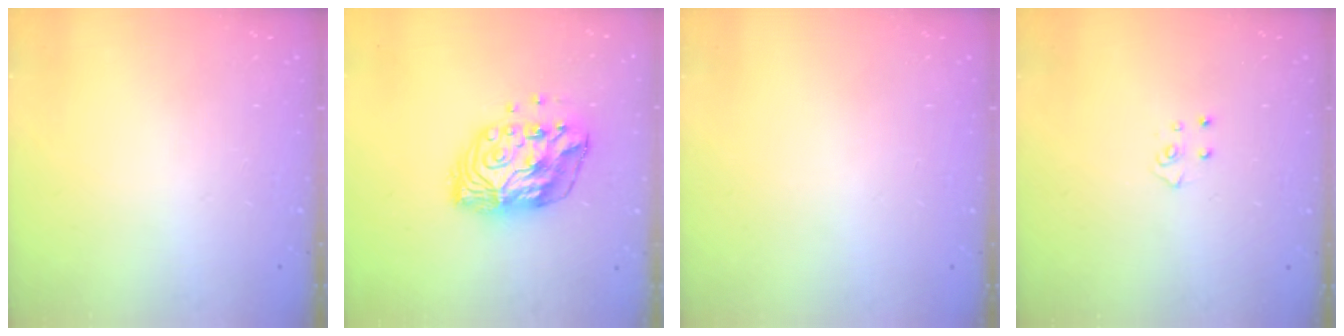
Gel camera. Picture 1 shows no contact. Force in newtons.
{"total": 13.2, "press": 13.2, "slide": 1.1}
{"total": 0.0}
{"total": 4.6, "press": 4.6, "slide": 0.4}